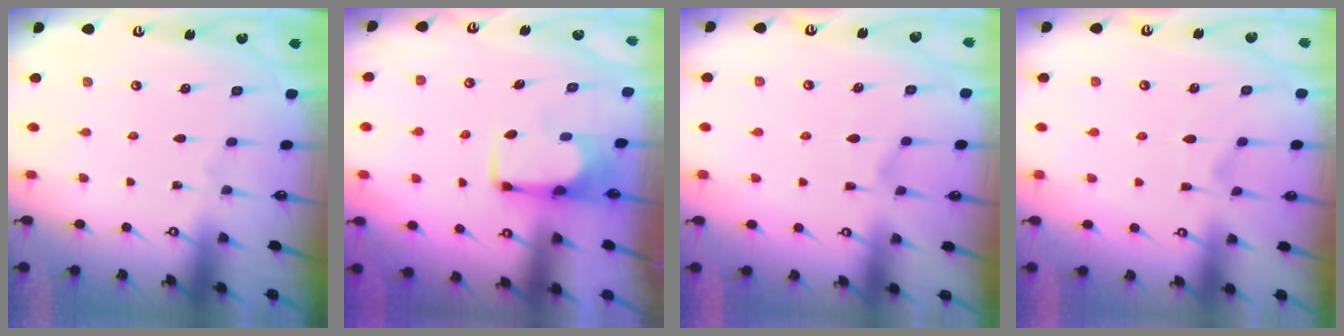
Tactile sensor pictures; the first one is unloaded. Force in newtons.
{"total": 1.0, "press": 1.0, "slide": 0.1}
{"total": 2.2, "press": 1.9, "slide": 1.1}
{"total": 1.3, "press": 0.1, "slide": 1.3}